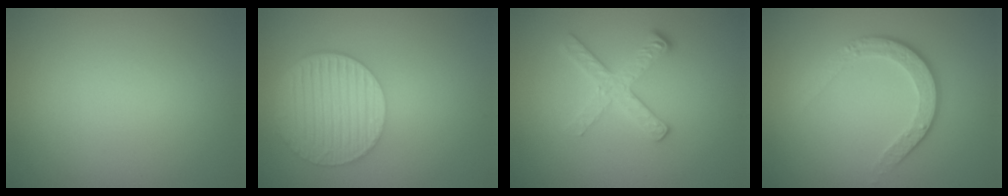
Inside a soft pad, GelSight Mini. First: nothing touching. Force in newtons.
{"total": 6.1, "press": 4.5, "slide": 4.2}
{"total": 2.8, "press": 2.6, "slide": 1.0}
{"total": 3.5, "press": 2.6, "slide": 2.3}